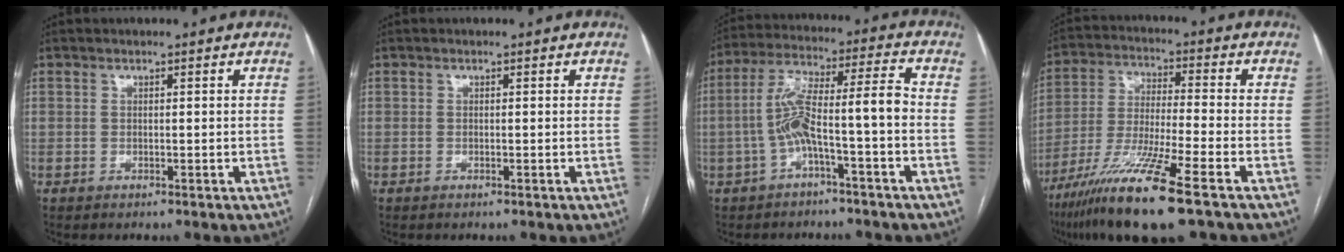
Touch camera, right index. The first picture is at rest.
{"total": 0.0}
{"total": 9.5, "force": [-2.5, 0.7, 9.2], "torque": [-0.174, 0.042, -0.043]}
{"total": 15.1, "force": [-9.0, 0.1, 12.1], "torque": [-0.254, -0.044, -0.167]}